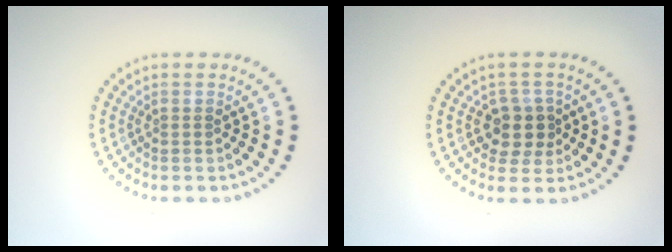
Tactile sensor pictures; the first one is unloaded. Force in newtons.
{"total": 2.6, "press": 2.4, "slide": 1.1}